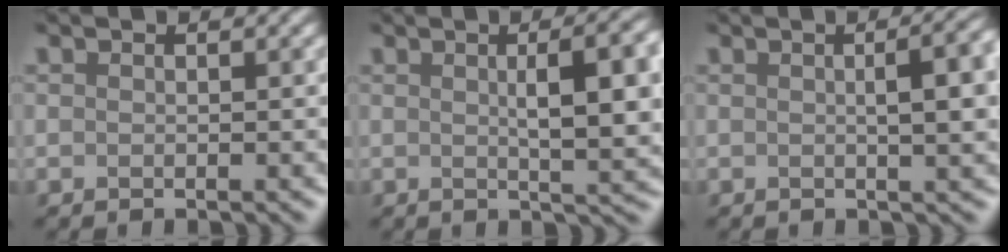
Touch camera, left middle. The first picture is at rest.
{"total": 6.6, "force": [0.8, 1.1, 6.5], "torque": [-0.079, 0.007, 0.016]}
{"total": 4.9, "force": [0.5, 1.1, 4.8], "torque": [-0.036, 0.016, 0.003]}